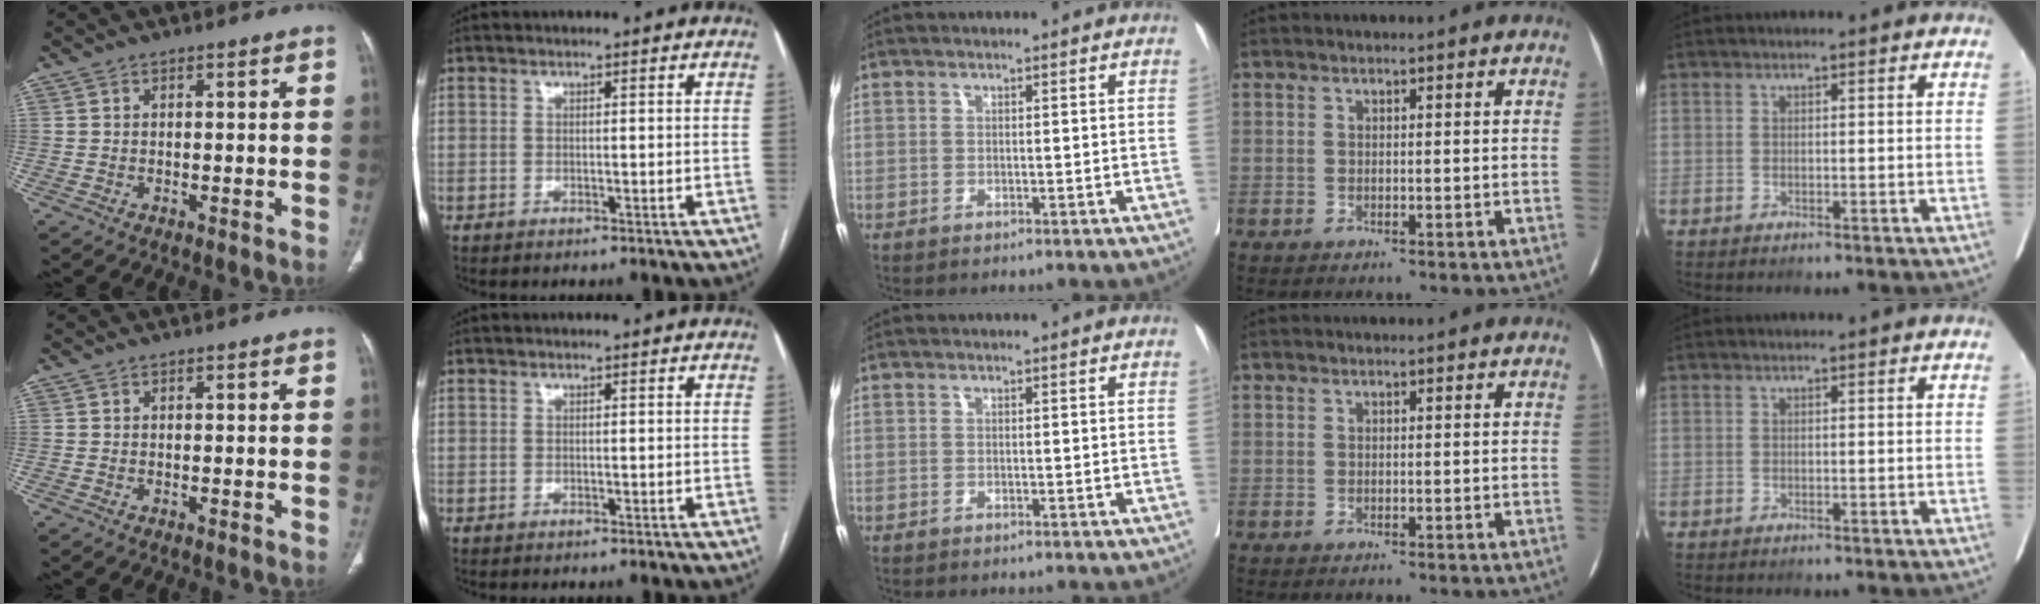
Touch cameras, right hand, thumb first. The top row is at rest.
{}